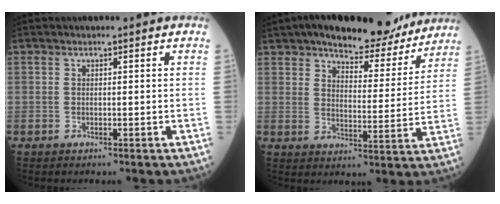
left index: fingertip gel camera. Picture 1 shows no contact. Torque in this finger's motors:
{"motor_torque": [0.50, -0.67, 0.96, 0.21]}